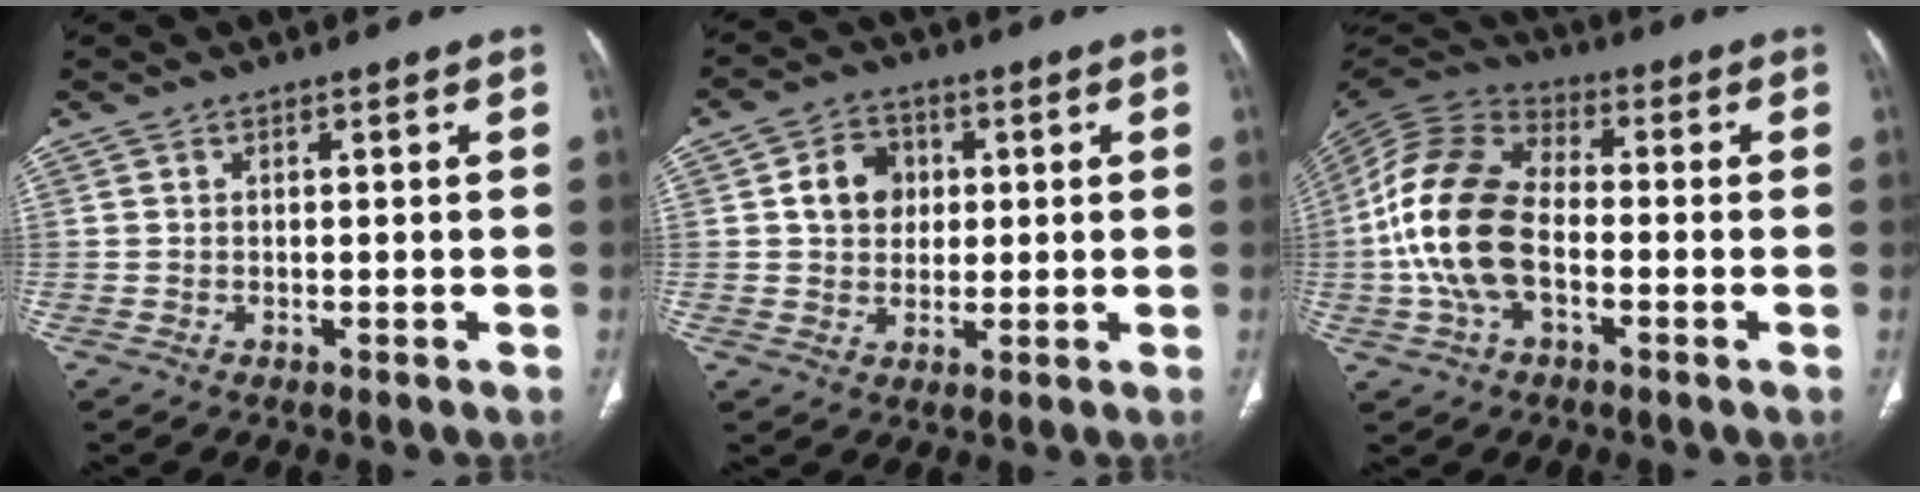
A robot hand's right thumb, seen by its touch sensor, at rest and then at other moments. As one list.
[{"total": 7.2, "force": [1.3, 6.0, 3.8], "torque": [-0.035, 0.002, 0.019]}, {"total": 16.3, "force": [-2.4, 9.7, 12.9], "torque": [-0.267, 0.029, -0.051]}]